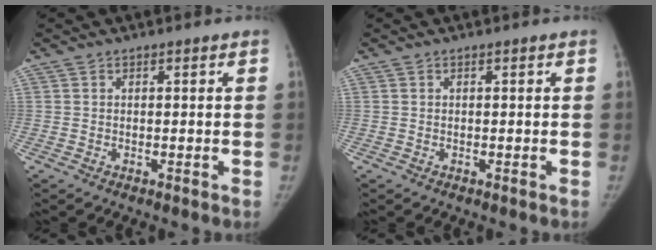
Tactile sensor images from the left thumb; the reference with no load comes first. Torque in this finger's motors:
{"motor_torque": [-0.17, -0.15, 0.27, -0.25, 0.00]}